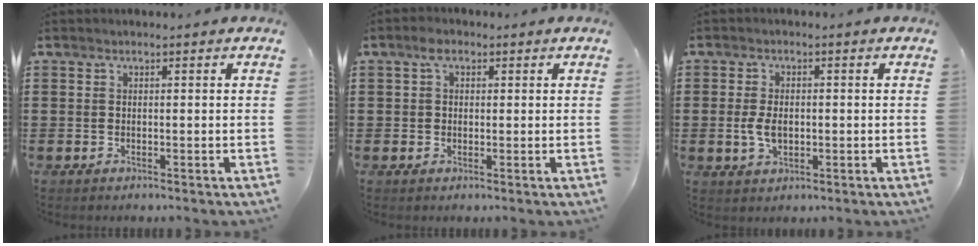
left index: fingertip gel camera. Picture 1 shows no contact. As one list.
[{"total": 2.7, "force": [1.2, 1.9, 1.4], "torque": [-0.033, 0.011, 0.021]}, {"total": 4.1, "force": [-0.4, 2.4, 3.3], "torque": [-0.077, 0.000, -0.011]}]